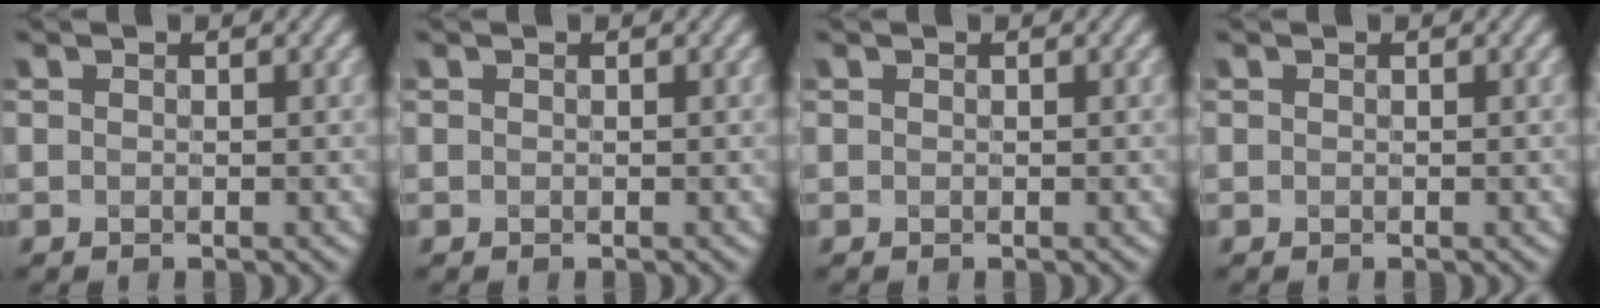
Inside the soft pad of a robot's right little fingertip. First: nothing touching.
{"total": 0.0}
{"total": 0.0}
{"total": 0.0}